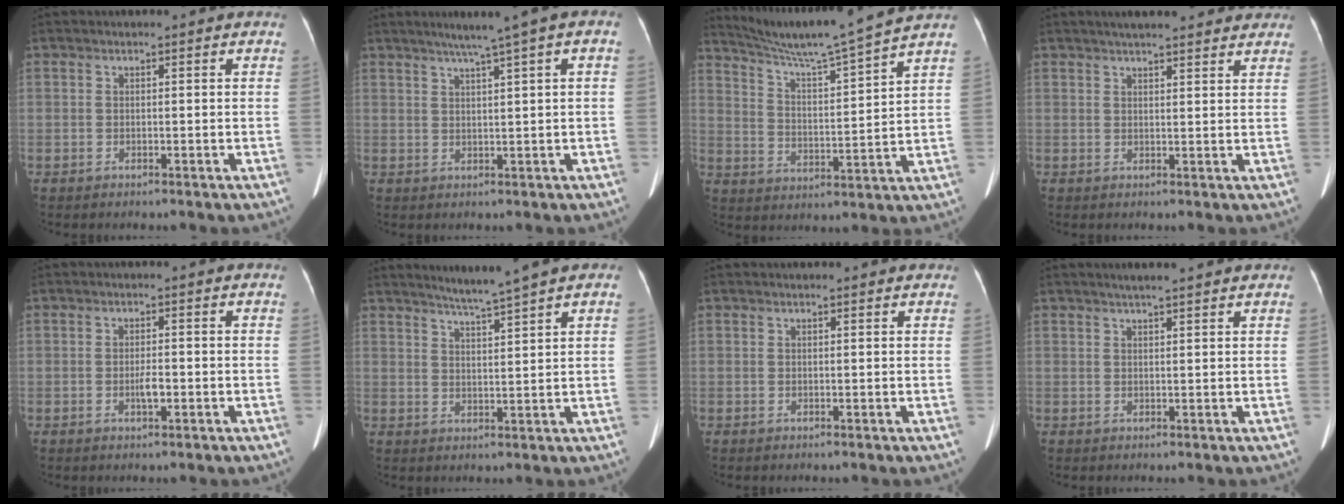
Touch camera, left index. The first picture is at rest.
{"total": 6.5, "force": [3.3, -0.4, 5.6], "torque": [-0.083, 0.025, 0.050]}
{"total": 13.9, "force": [12.5, -2.5, 5.6], "torque": [-0.104, -0.017, 0.199]}
{"total": 12.3, "force": [10.7, 2.4, 5.7], "torque": [-0.062, 0.028, 0.129]}
{"total": 2.0, "force": [-0.9, 0.5, 1.8], "torque": [-0.034, -0.004, -0.014]}
{"total": 5.2, "force": [4.3, -1.4, 2.5], "torque": [-0.045, -0.004, 0.078]}
{"total": 1.8, "force": [1.6, 0.5, 0.6], "torque": [-0.013, 0.014, 0.015]}
{"total": 5.5, "force": [4.7, 0.3, 2.9], "torque": [-0.041, 0.023, 0.064]}